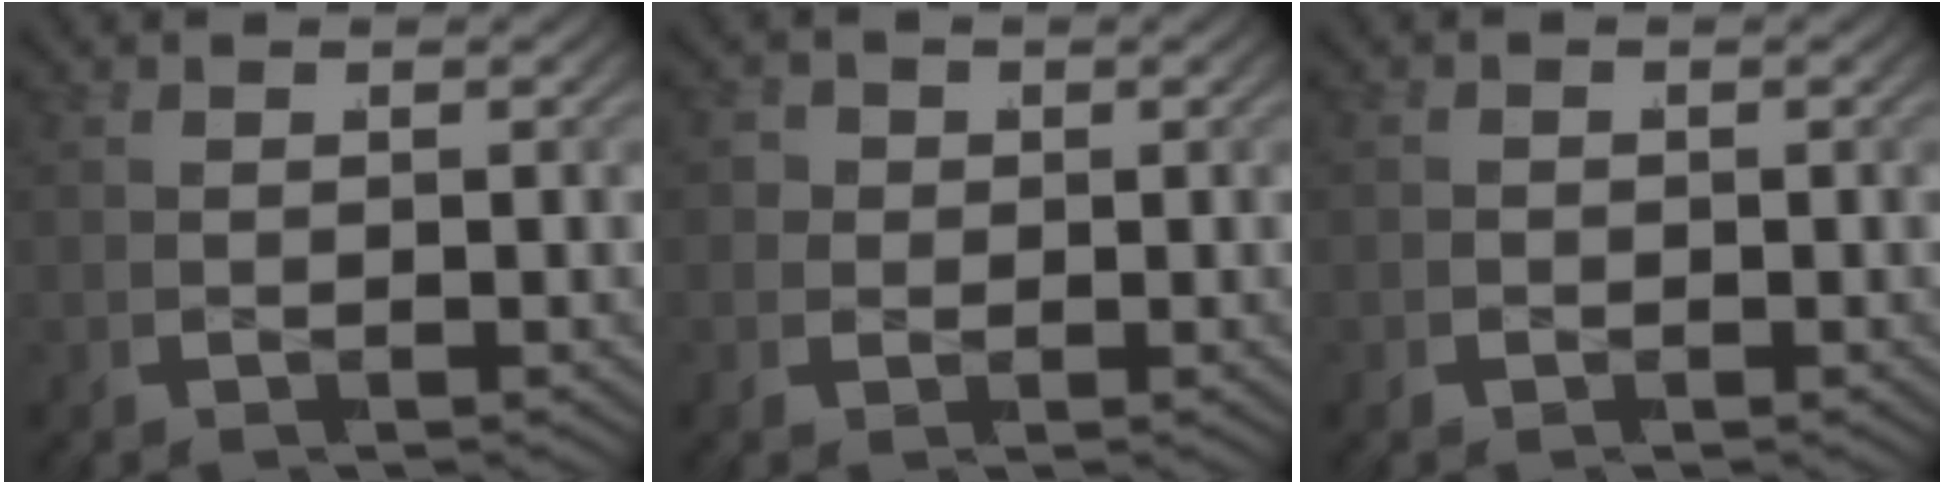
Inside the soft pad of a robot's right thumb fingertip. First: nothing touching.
{"total": 2.6, "force": [0.1, 2.4, 0.9], "torque": [-0.021, -0.009, 0.003]}
{"total": 0.6, "force": [-0.3, 0.5, 0.1], "torque": [0.000, 0.001, -0.008]}